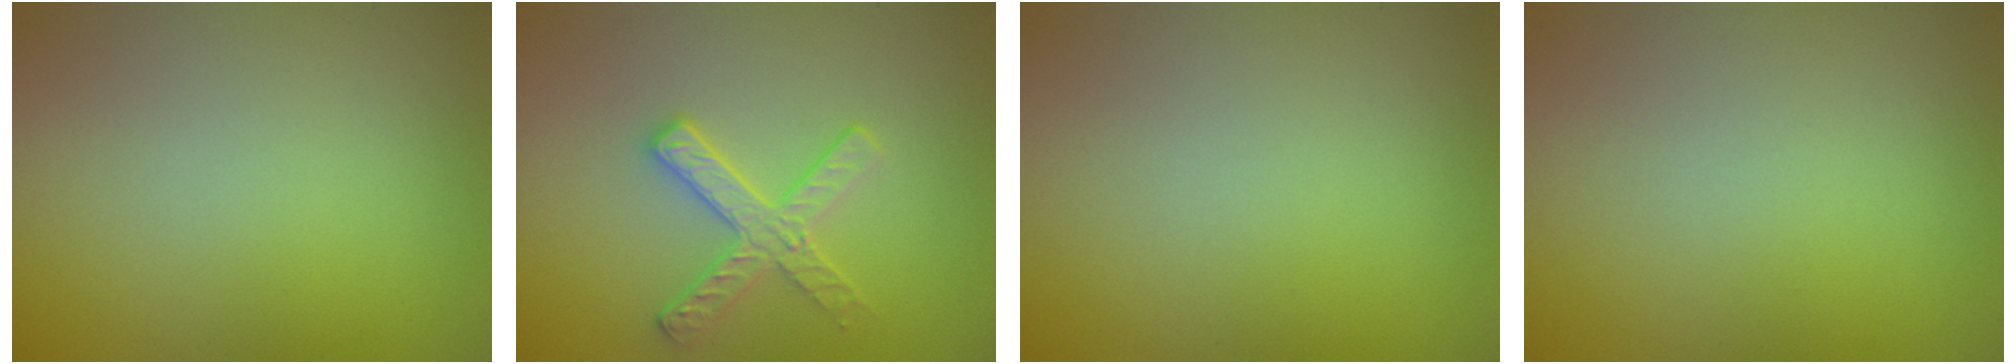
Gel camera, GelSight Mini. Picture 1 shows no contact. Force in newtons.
{"total": 2.8, "press": 2.6, "slide": 1.1}
{"total": 0.0}
{"total": 0.0}